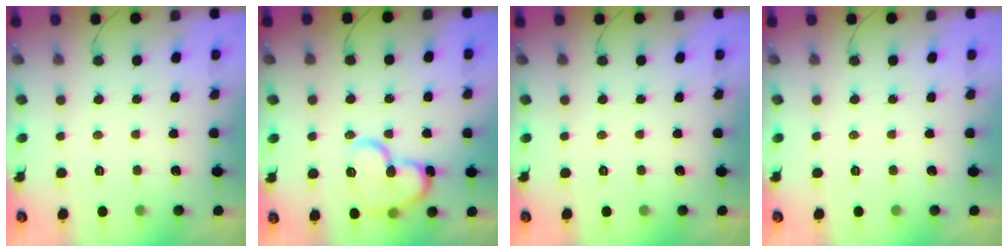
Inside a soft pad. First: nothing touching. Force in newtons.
{"total": 15.3, "press": 15.1, "slide": 2.0}
{"total": 0.0}
{"total": 0.0}